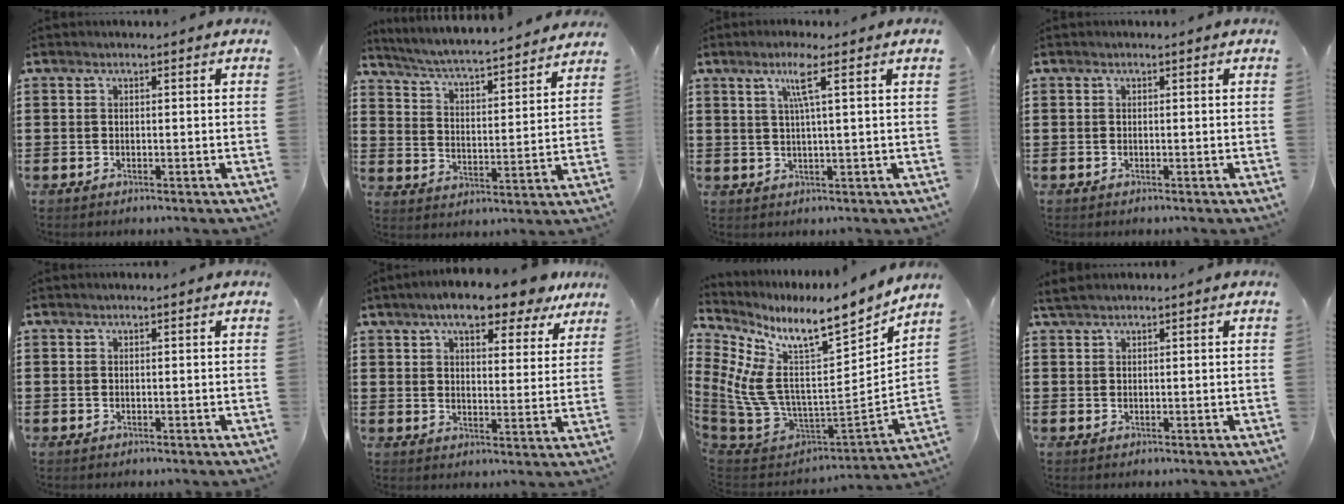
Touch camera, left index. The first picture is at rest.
{"total": 4.5, "force": [4.3, -0.4, 1.2], "torque": [-0.046, -0.037, 0.066]}
{"total": 4.4, "force": [2.1, -0.6, 3.8], "torque": [-0.079, -0.002, 0.032]}
{"total": 0.0}
{"total": 0.0}
{"total": 8.2, "force": [6.8, 2.2, 4.2], "torque": [-0.080, -0.016, 0.118]}
{"total": 13.0, "force": [7.3, 4.0, 10.0], "torque": [-0.215, -0.057, 0.116]}
{"total": 1.4, "force": [1.1, 0.2, 0.8], "torque": [-0.018, 0.001, 0.022]}